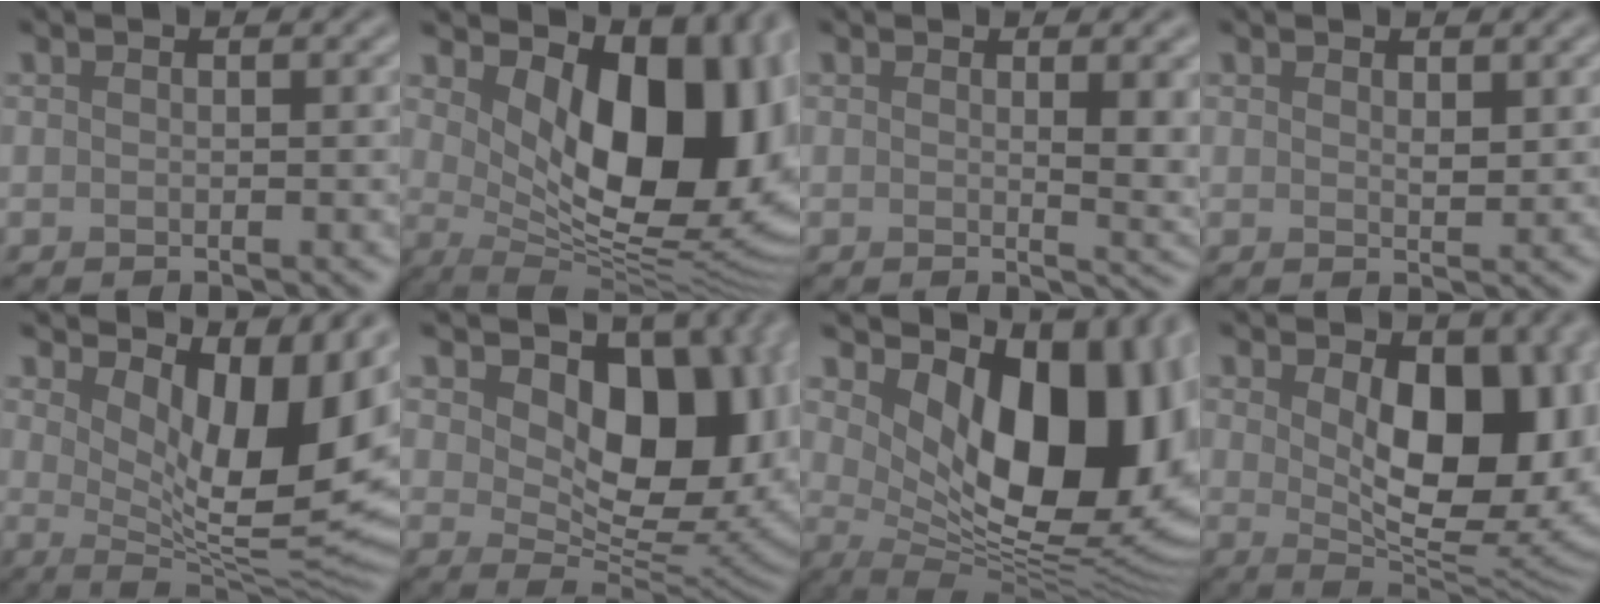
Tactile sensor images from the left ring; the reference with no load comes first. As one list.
[{"total": 14.1, "force": [3.2, 7.5, 11.5], "torque": [-0.138, -0.021, 0.060]}, {"total": 3.9, "force": [1.0, 1.2, 3.6], "torque": [-0.036, -0.005, 0.016]}, {"total": 1.2, "force": [0.7, 0.5, 0.8], "torque": [-0.013, -0.004, 0.015]}, {"total": 10.8, "force": [4.1, 4.4, 9.0], "torque": [-0.140, -0.015, 0.070]}, {"total": 12.2, "force": [3.5, 7.4, 9.0], "torque": [-0.119, -0.013, 0.058]}, {"total": 15.7, "force": [3.9, 8.5, 12.6], "torque": [-0.156, -0.016, 0.075]}, {"total": 11.6, "force": [1.9, 6.3, 9.6], "torque": [-0.121, -0.009, 0.033]}]